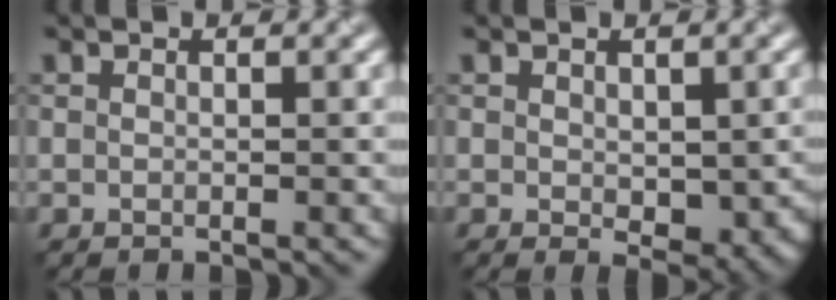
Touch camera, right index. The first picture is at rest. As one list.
[{"total": 4.5, "force": [-0.3, 2.6, 3.6], "torque": [-0.054, -0.019, 0.006]}]